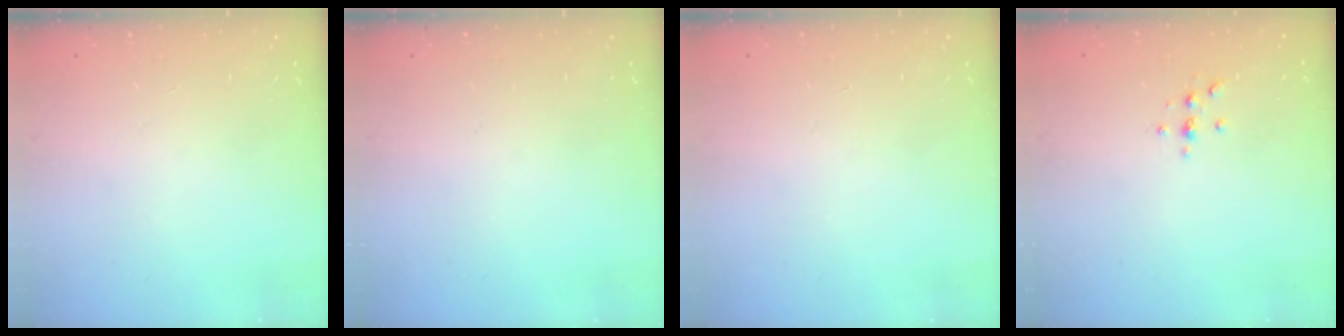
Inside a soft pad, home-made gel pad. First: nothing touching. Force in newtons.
{"total": 0.0}
{"total": 0.0}
{"total": 2.1, "press": 2.1, "slide": 0.2}